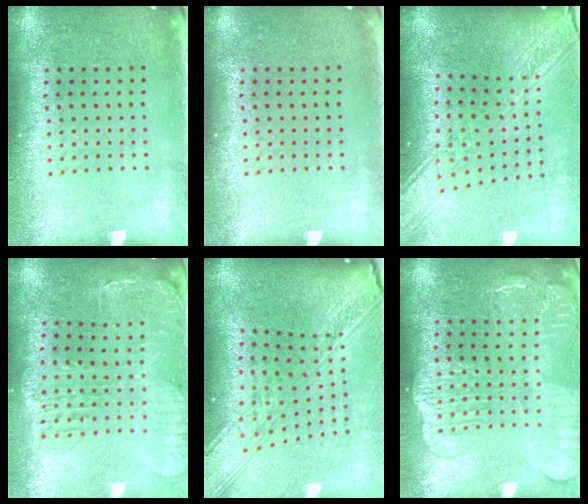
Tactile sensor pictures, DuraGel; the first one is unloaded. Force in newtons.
{"total": 0.0}
{"total": 2.8, "press": 2.2, "slide": 1.7}
{"total": 1.5, "press": 1.4, "slide": 0.4}
{"total": 3.7, "press": 2.7, "slide": 2.6}
{"total": 2.8, "press": 2.8, "slide": 0.6}